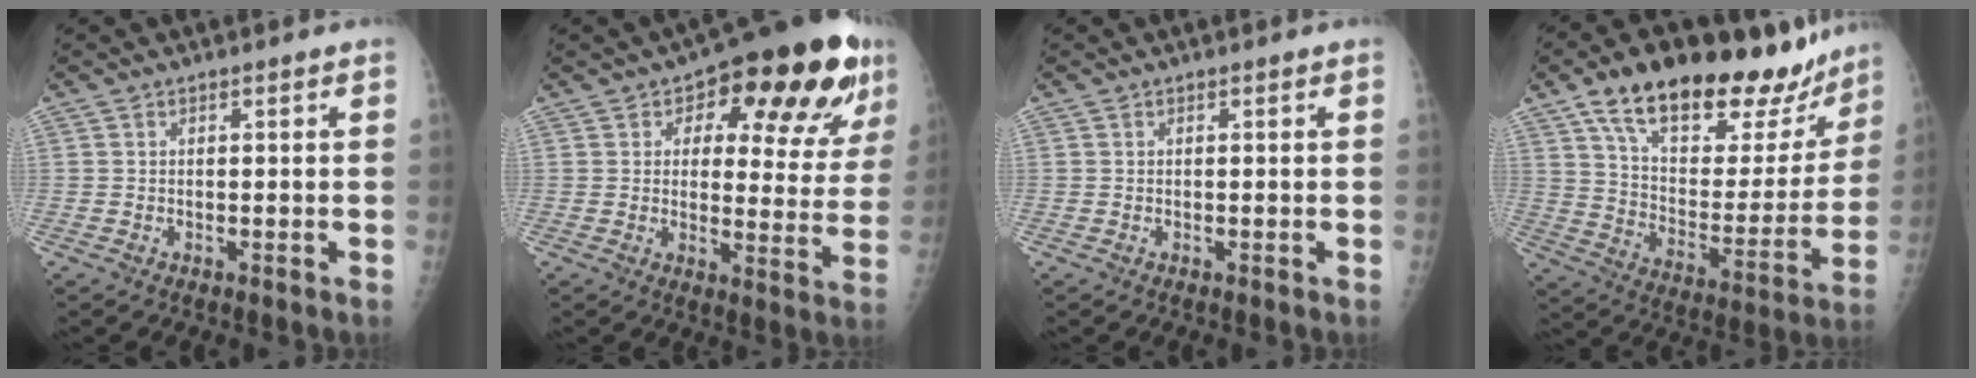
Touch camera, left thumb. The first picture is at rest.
{"total": 20.7, "force": [10.2, 9.2, 15.4], "torque": [-0.152, -0.016, 0.138]}
{"total": 0.0}
{"total": 29.3, "force": [20.4, 12.1, 17.2], "torque": [-0.224, -0.056, 0.315]}